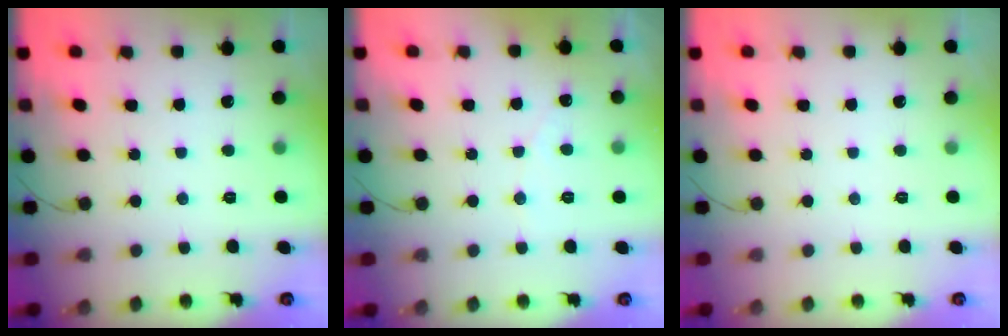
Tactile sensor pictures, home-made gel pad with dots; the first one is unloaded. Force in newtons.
{"total": 2.5, "press": 2.5, "slide": 0.1}
{"total": 0.0}